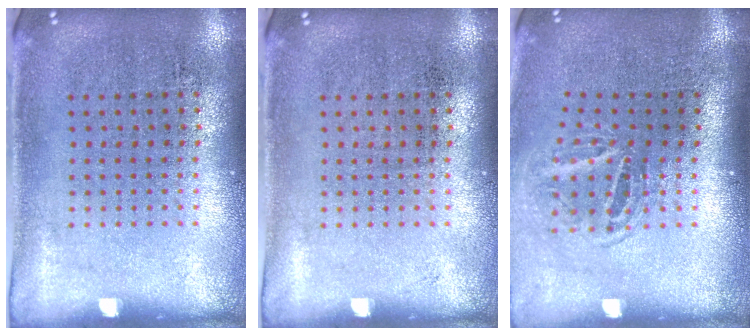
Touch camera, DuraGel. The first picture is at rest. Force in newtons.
{"total": 0.0}
{"total": 1.7, "press": 1.2, "slide": 1.3}